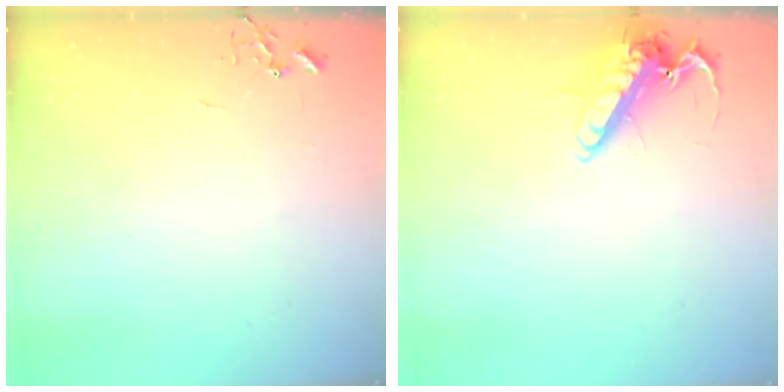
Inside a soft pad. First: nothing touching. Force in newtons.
{"total": 13.5, "press": 13.3, "slide": 2.1}